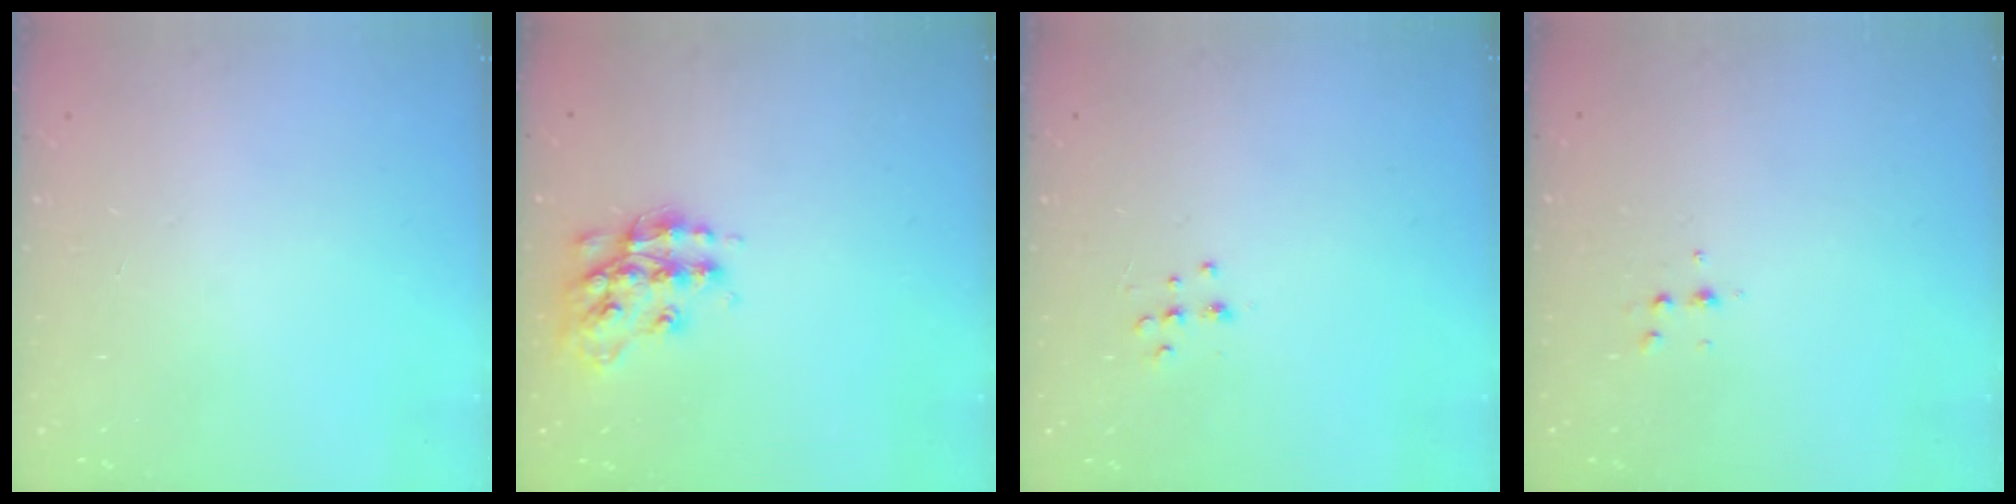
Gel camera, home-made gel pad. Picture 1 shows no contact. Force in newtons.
{"total": 14.2, "press": 14.2, "slide": 0.9}
{"total": 5.3, "press": 5.2, "slide": 0.7}
{"total": 4.1, "press": 4.0, "slide": 1.1}